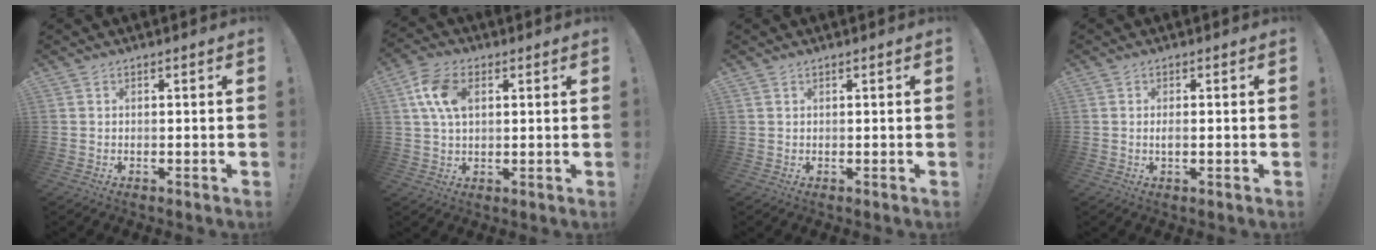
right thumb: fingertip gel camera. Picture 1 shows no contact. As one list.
[{"total": 10.6, "force": [2.8, 6.7, 7.7], "torque": [-0.144, 0.008, 0.054]}, {"total": 0.6, "force": [0.4, 0.3, 0.2], "torque": [-0.001, -0.002, 0.008]}, {"total": 1.5, "force": [-0.4, 0.1, 1.5], "torque": [-0.026, -0.002, -0.009]}]